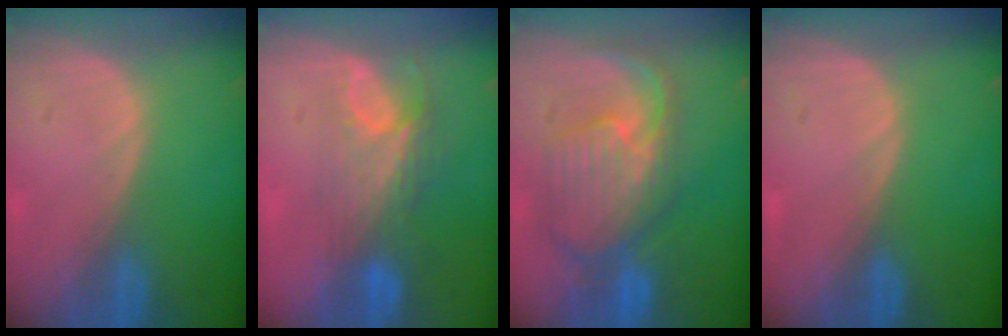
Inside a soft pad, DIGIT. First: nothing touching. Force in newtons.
{"total": 7.8, "press": 6.9, "slide": 3.8}
{"total": 10.6, "press": 9.5, "slide": 4.7}
{"total": 0.0}